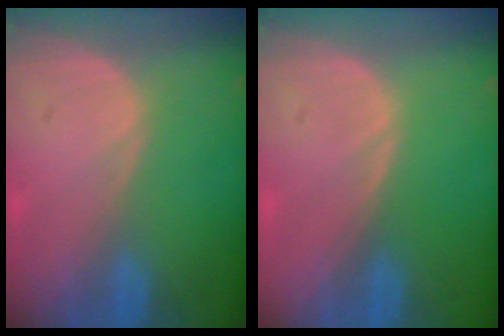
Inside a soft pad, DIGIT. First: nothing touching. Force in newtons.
{"total": 0.0}